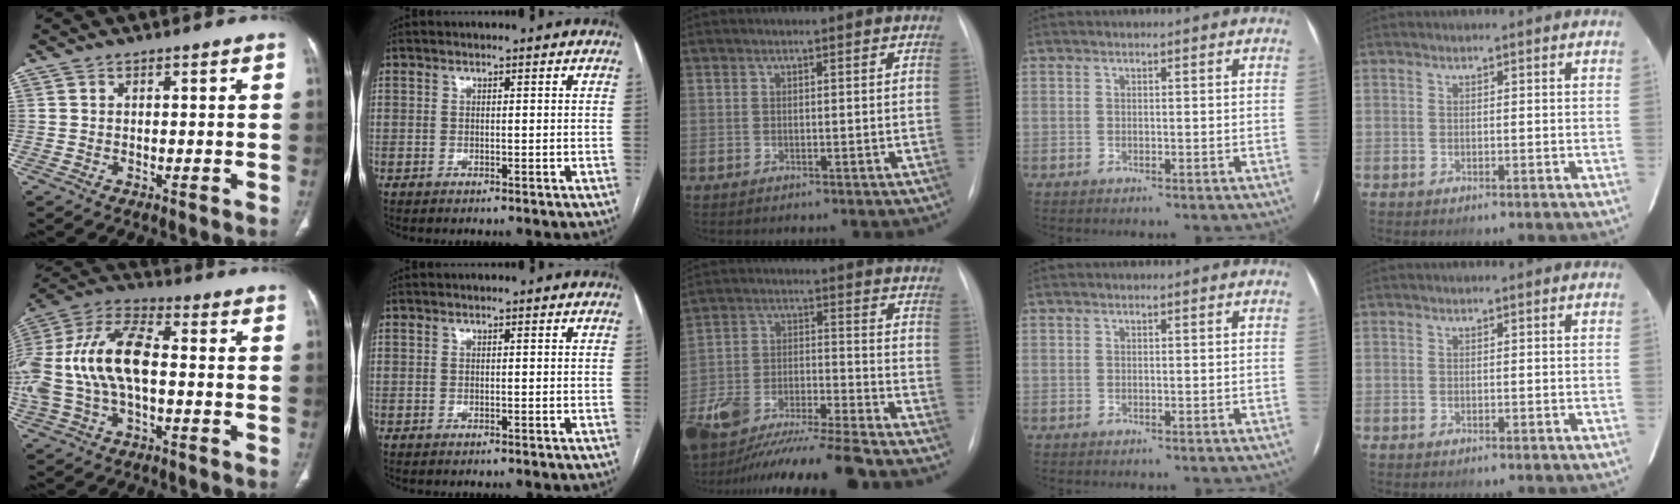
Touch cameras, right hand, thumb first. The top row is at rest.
{"thumb": {"total": 19.7, "force": [-0.7, 10.4, 16.7], "torque": [-0.372, 0.037, -0.013]}, "middle": {"total": 20.3, "force": [-17.8, 0.5, 9.8], "torque": [-0.193, -0.030, -0.305]}}